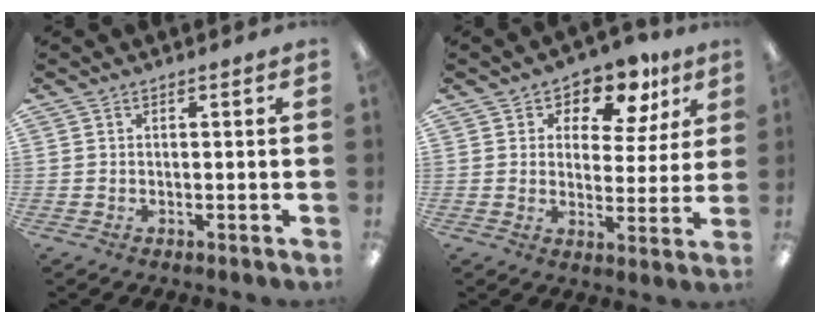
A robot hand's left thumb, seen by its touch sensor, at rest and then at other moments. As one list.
[{"total": 8.8, "force": [6.1, 5.1, 3.8], "torque": [-0.058, -0.039, 0.106]}]